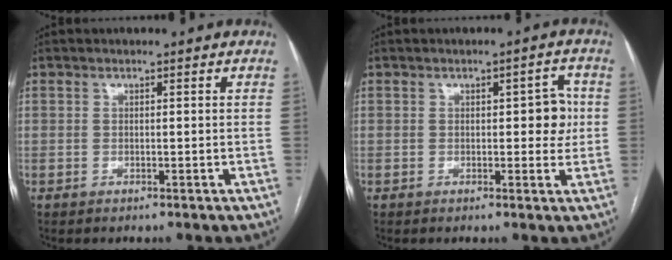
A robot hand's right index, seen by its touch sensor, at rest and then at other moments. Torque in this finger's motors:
{"motor_torque": [0.36, 0.10, 0.28, 0.03]}